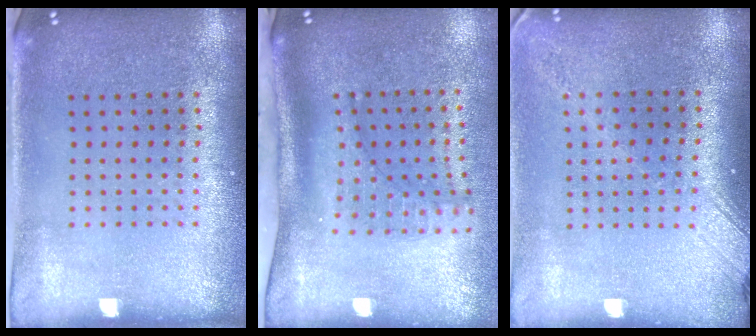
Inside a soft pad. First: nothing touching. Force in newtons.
{"total": 2.1, "press": 1.5, "slide": 1.4}
{"total": 1.8, "press": 1.4, "slide": 1.2}